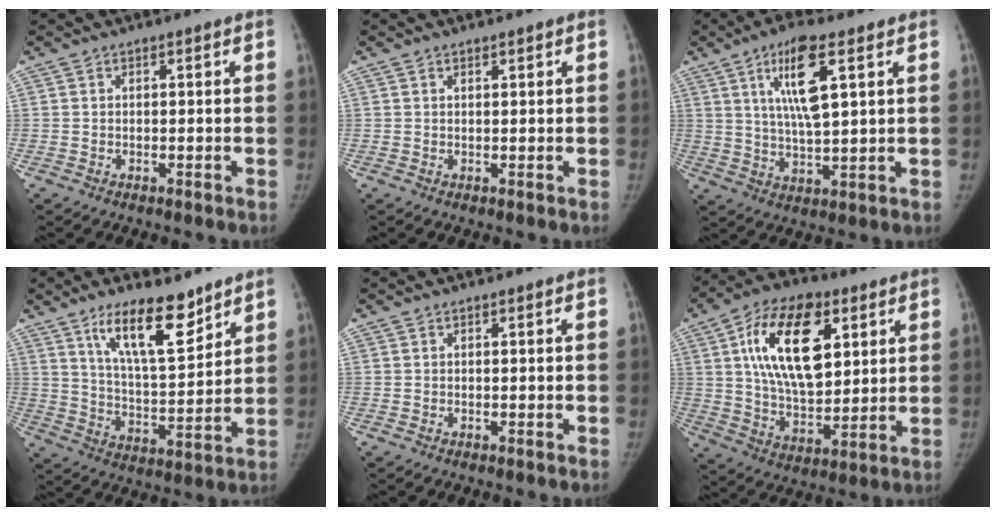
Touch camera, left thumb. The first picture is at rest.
{"total": 0.7, "force": [0.5, 0.2, 0.4], "torque": [-0.008, -0.003, 0.010]}
{"total": 11.3, "force": [4.6, 3.0, 10.0], "torque": [-0.183, -0.018, 0.087]}
{"total": 14.1, "force": [9.4, 4.4, 9.6], "torque": [-0.136, -0.063, 0.168]}
{"total": 0.0}
{"total": 20.8, "force": [7.0, 11.2, 16.0], "torque": [-0.241, -0.024, 0.120]}